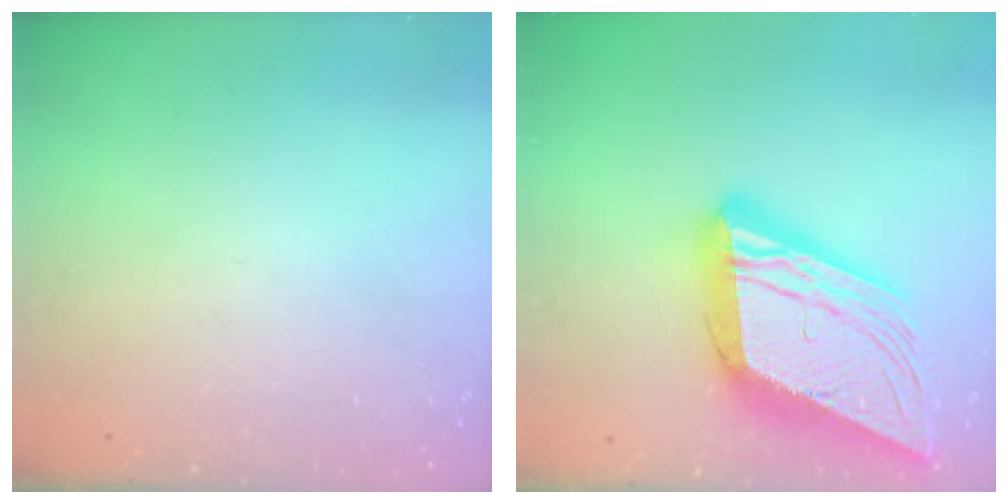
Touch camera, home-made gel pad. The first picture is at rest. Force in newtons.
{"total": 27.2, "press": 26.9, "slide": 4.5}